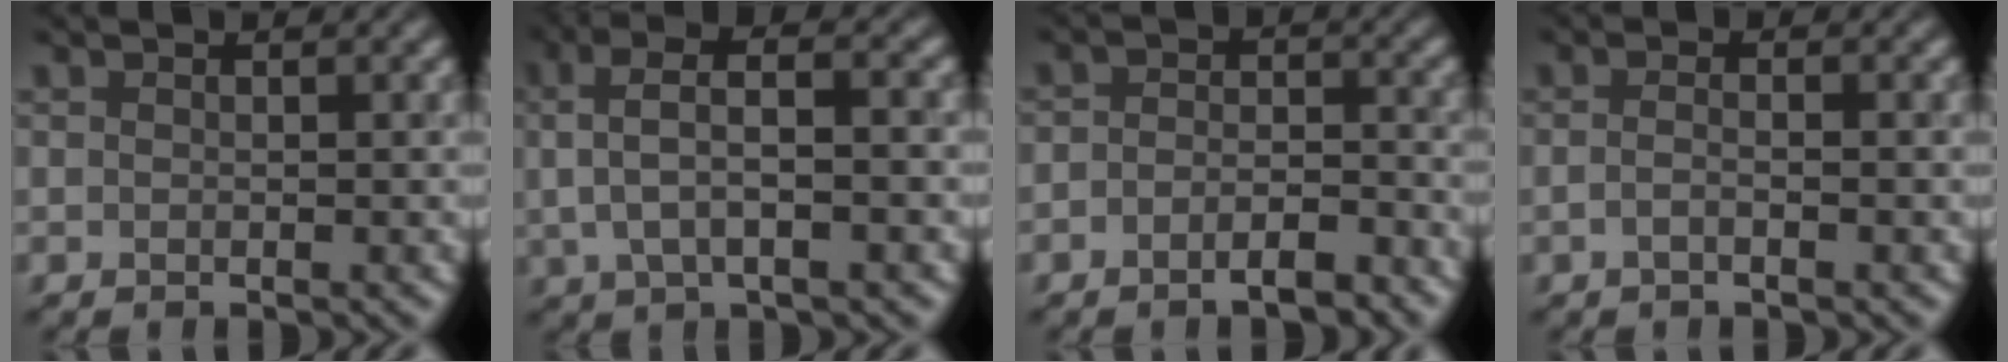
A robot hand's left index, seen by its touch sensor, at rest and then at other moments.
{"total": 5.1, "force": [1.0, 1.9, 4.7], "torque": [-0.085, 0.013, 0.013]}
{"total": 3.3, "force": [-2.1, 1.5, 2.0], "torque": [-0.028, 0.007, -0.036]}
{"total": 1.3, "force": [-0.5, 0.4, 1.2], "torque": [-0.023, 0.000, -0.013]}